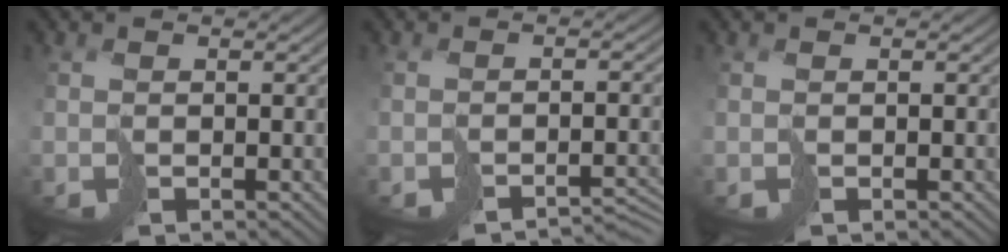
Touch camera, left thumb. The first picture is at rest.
{"total": 3.0, "force": [-2.5, 0.3, 1.5], "torque": [-0.022, 0.000, -0.041]}
{"total": 0.0}